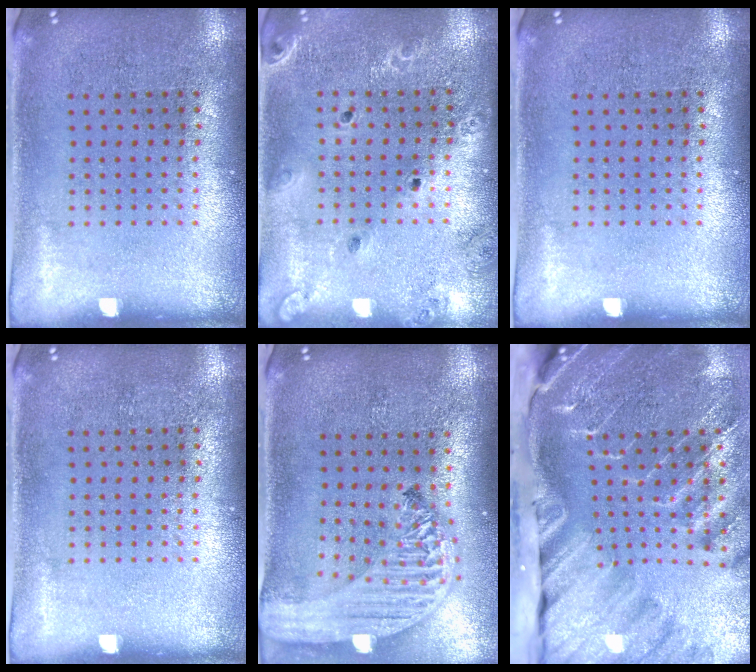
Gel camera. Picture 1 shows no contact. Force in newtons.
{"total": 1.7, "press": 1.7, "slide": 0.4}
{"total": 0.0}
{"total": 0.0}
{"total": 3.2, "press": 2.5, "slide": 2.0}
{"total": 4.2, "press": 3.2, "slide": 2.8}